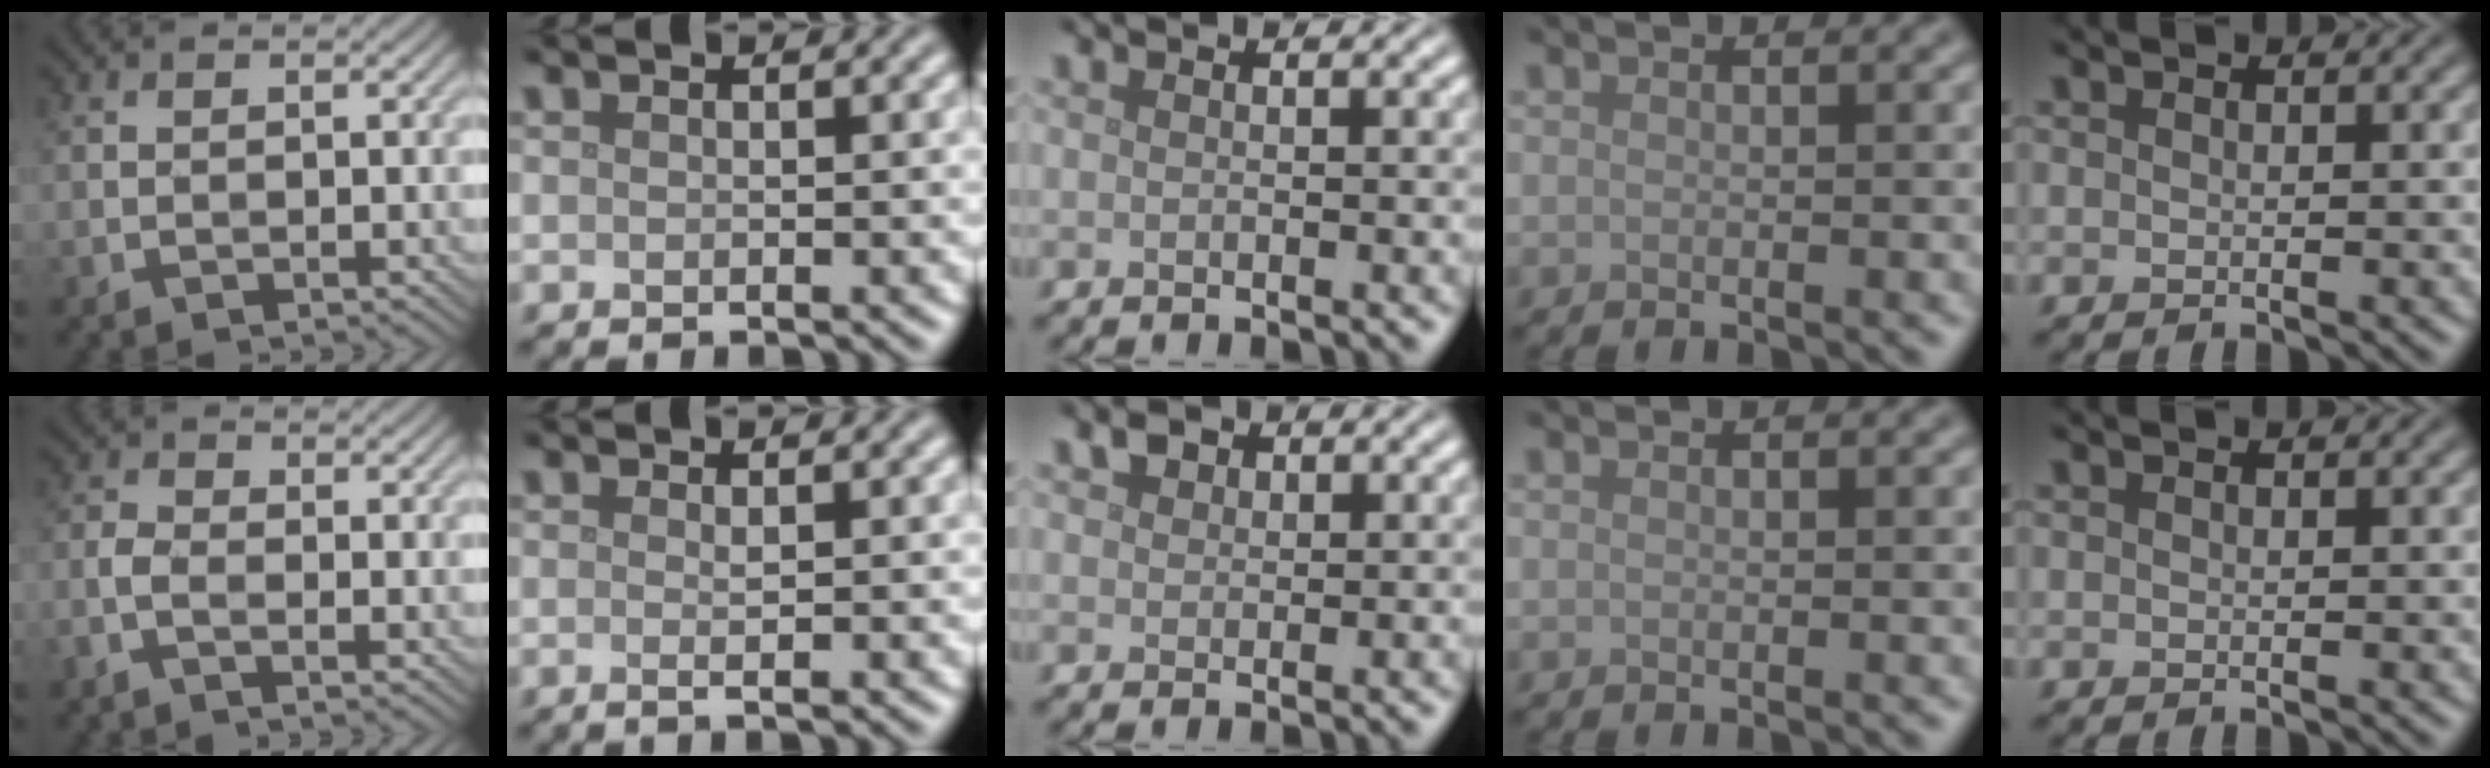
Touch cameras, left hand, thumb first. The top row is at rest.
{"thumb": {"total": 2.2, "force": [-1.3, 1.0, 1.5], "torque": [-0.043, 0.005, -0.035]}, "index": {"total": 1.4, "force": [0.0, 0.3, 1.3], "torque": [-0.020, -0.002, -0.004]}, "middle": {"total": 1.3, "force": [0.8, 1.0, 0.4], "torque": [-0.007, 0.003, 0.013]}}